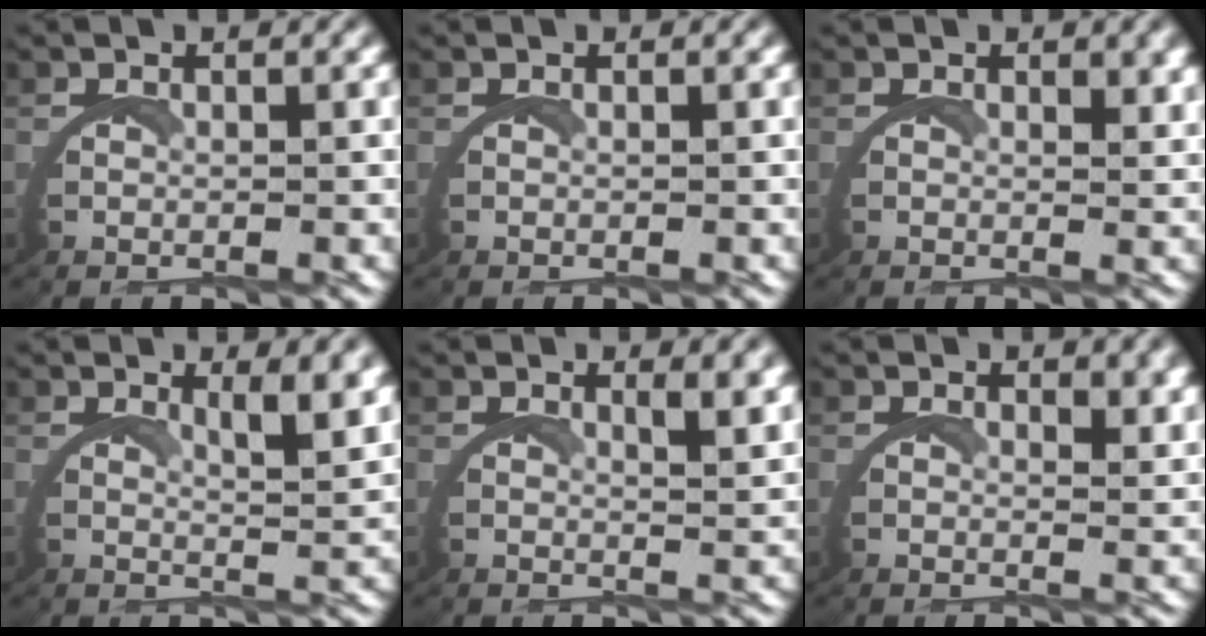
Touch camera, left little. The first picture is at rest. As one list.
[{"total": 0.0}, {"total": 1.3, "force": [1.1, 0.0, 0.5], "torque": [-0.014, -0.003, 0.015]}, {"total": 3.4, "force": [2.5, -0.2, 2.3], "torque": [-0.039, -0.012, 0.039]}, {"total": 2.3, "force": [1.9, -0.3, 1.3], "torque": [-0.025, -0.009, 0.030]}, {"total": 2.0, "force": [1.8, 0.0, 0.7], "torque": [-0.019, -0.008, 0.027]}]